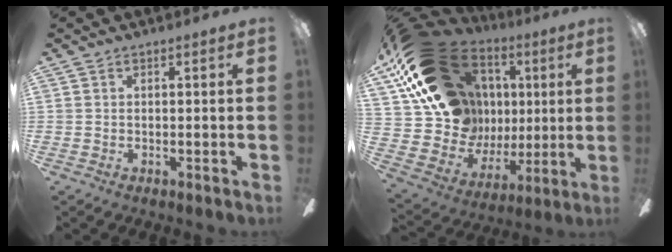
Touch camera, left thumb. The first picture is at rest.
{"total": 24.6, "force": [10.2, 18.2, 13.0], "torque": [-0.236, -0.060, 0.225]}